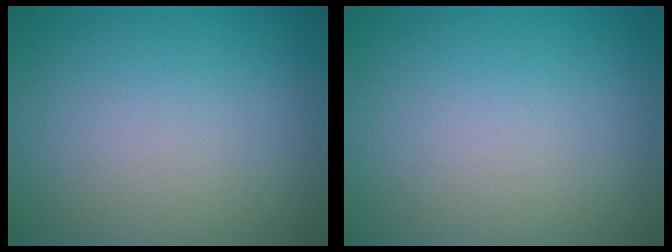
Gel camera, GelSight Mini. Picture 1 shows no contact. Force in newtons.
{"total": 0.0}